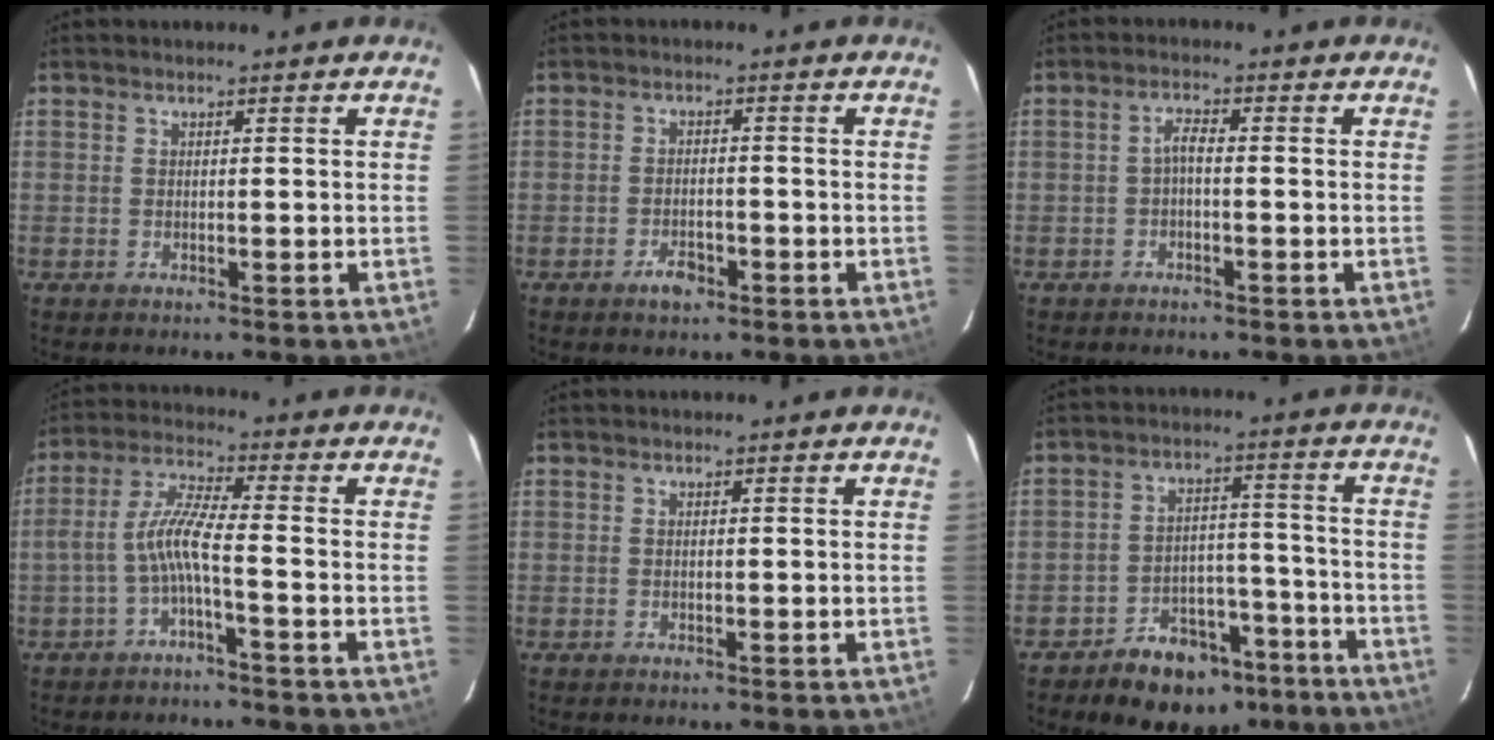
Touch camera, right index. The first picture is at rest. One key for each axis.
{"total": 3.3, "fx": -2.1, "fy": 1.8, "fz": 1.9, "tx": -0.039, "ty": 0.001, "tz": -0.034}
{"total": 1.9, "fx": -0.8, "fy": 0.5, "fz": 1.7, "tx": -0.034, "ty": 0.008, "tz": -0.016}
{"total": 6.5, "fx": -2.6, "fy": 0.2, "fz": 6.0, "tx": -0.144, "ty": 0.015, "tz": -0.049}
{"total": 0.0}
{"total": 12.4, "fx": -8.9, "fy": 7.7, "fz": 3.9, "tx": -0.069, "ty": 0.039, "tz": -0.110}